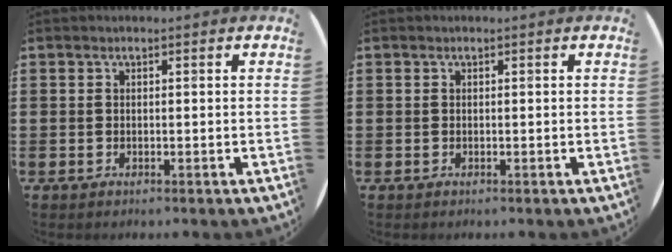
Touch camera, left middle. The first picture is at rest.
{"total": 0.0}